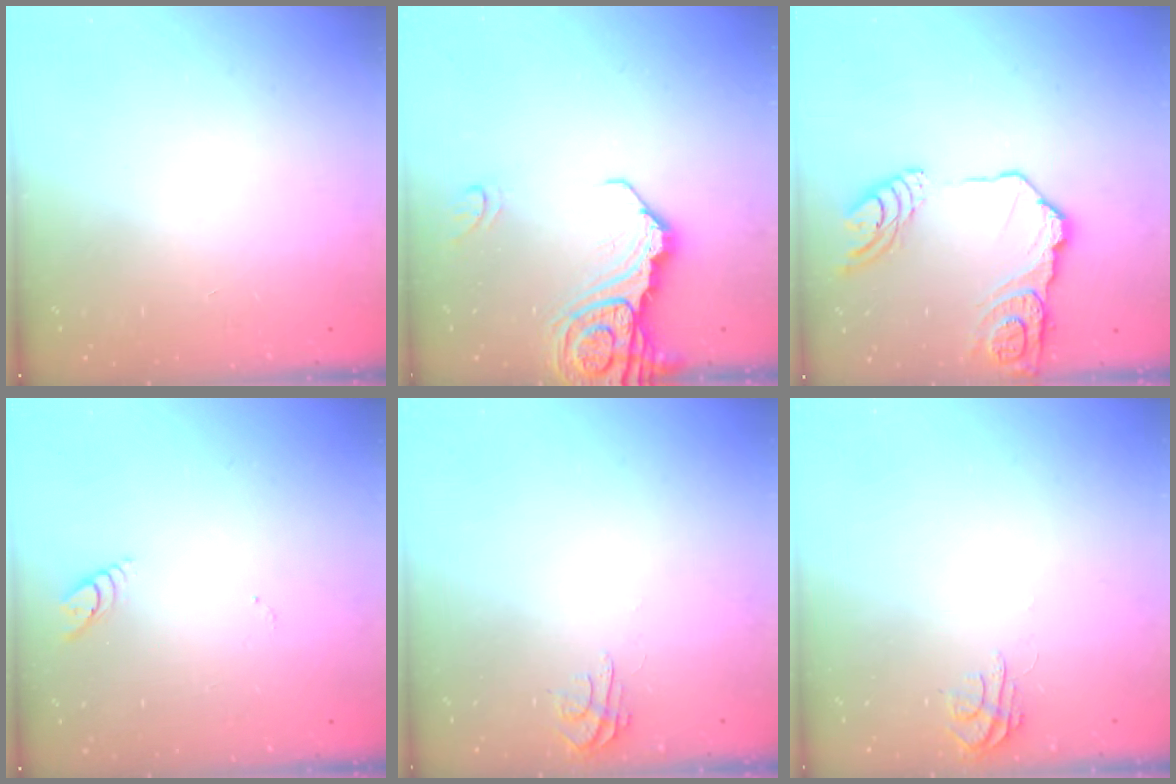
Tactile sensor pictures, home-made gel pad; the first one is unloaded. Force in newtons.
{"total": 15.8, "press": 15.7, "slide": 2.0}
{"total": 15.9, "press": 15.8, "slide": 1.8}
{"total": 3.0, "press": 2.9, "slide": 0.4}
{"total": 3.9, "press": 3.8, "slide": 0.4}
{"total": 3.9, "press": 3.8, "slide": 0.3}